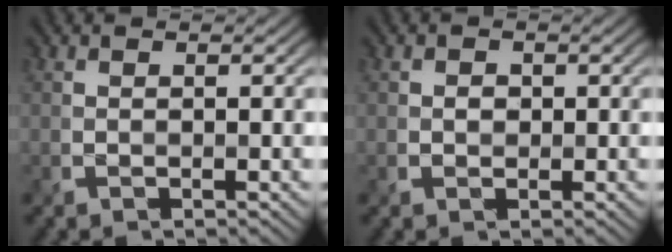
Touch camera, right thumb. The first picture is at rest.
{"total": 0.9, "force": [0.0, 0.9, 0.2], "torque": [-0.005, -0.007, 0.004]}